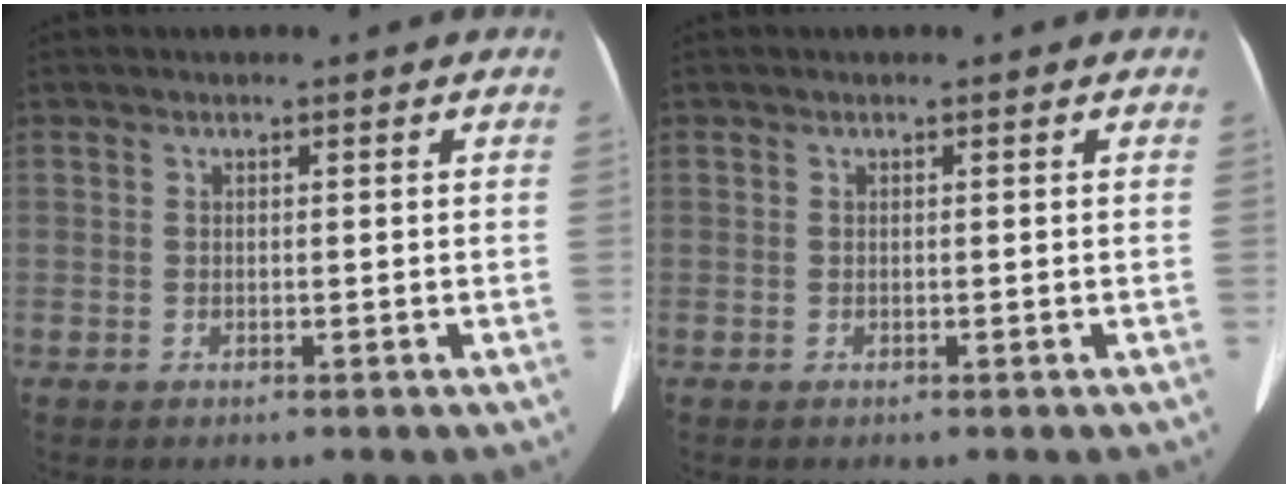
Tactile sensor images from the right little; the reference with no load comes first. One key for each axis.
{"total": 0.0}